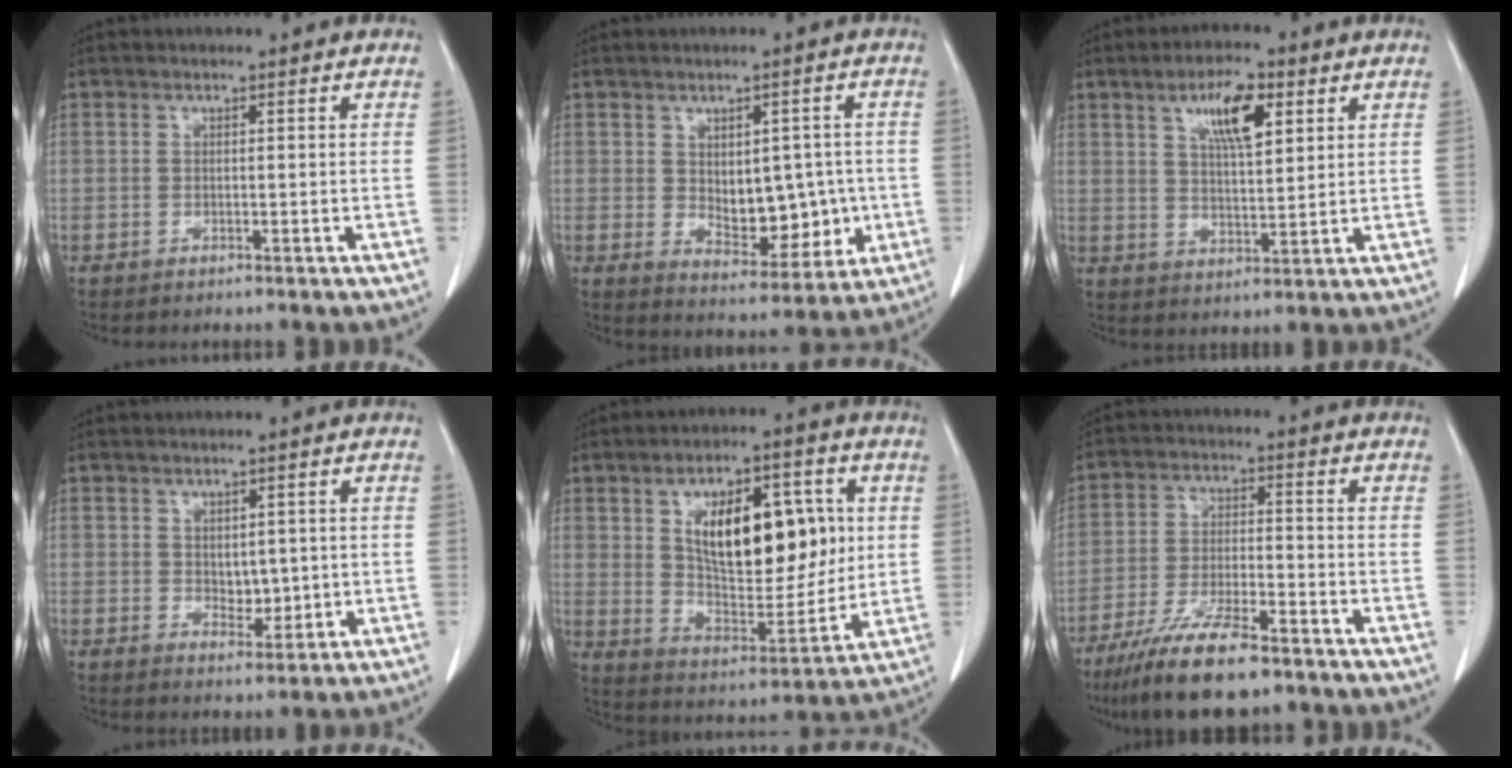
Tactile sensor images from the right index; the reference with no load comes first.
{"total": 9.1, "force": [-0.2, 5.2, 7.5], "torque": [-0.098, 0.006, 0.016]}
{"total": 8.3, "force": [3.9, 2.3, 6.9], "torque": [-0.122, 0.004, 0.069]}
{"total": 3.5, "force": [0.1, 2.3, 2.7], "torque": [-0.035, -0.004, 0.013]}
{"total": 17.6, "force": [4.1, 7.9, 15.2], "torque": [-0.244, 0.014, 0.075]}
{"total": 12.5, "force": [-9.4, 2.5, 7.8], "torque": [-0.143, -0.025, -0.164]}